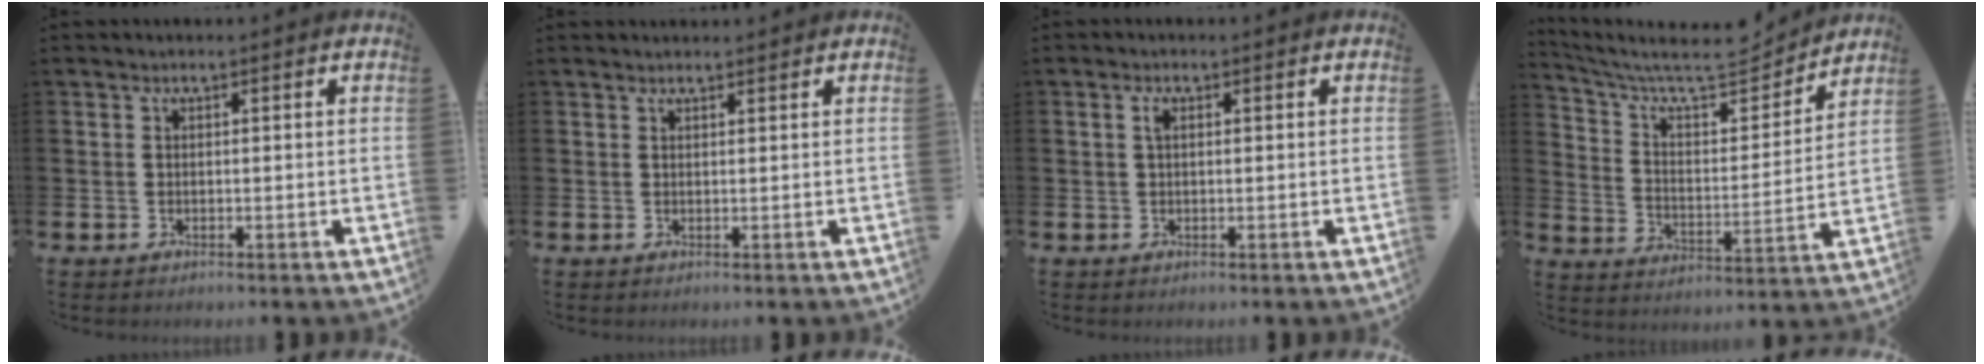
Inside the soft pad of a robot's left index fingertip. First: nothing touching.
{"total": 1.1, "force": [1.1, 0.1, 0.2], "torque": [0.008, -0.002, 0.017]}
{"total": 1.4, "force": [0.5, 0.6, 1.1], "torque": [-0.023, 0.005, 0.008]}
{"total": 8.8, "force": [7.6, 2.6, 3.5], "torque": [-0.090, -0.057, 0.125]}